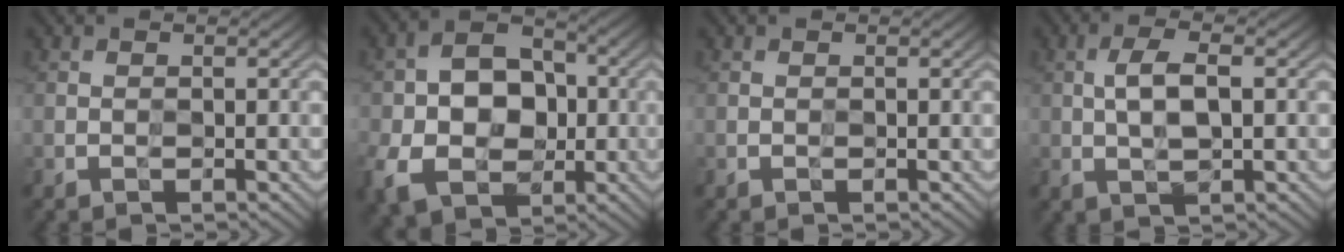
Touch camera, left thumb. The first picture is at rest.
{"total": 11.2, "force": [-2.1, 8.5, 7.0], "torque": [-0.141, -0.016, -0.047]}
{"total": 0.0}
{"total": 4.6, "force": [0.3, 1.9, 4.2], "torque": [-0.091, 0.004, 0.008]}